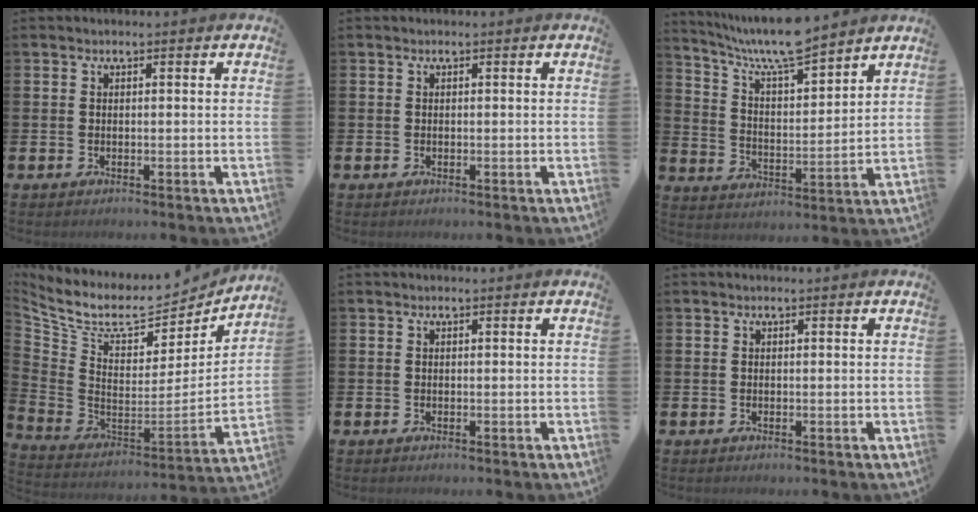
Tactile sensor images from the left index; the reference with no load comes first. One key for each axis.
{"total": 0.0}
{"total": 8.4, "fx": 7.8, "fy": 0.6, "fz": 3.0, "tx": -0.090, "ty": -0.046, "tz": 0.141}
{"total": 9.4, "fx": 7.9, "fy": 3.5, "fz": 3.8, "tx": -0.113, "ty": -0.059, "tz": 0.135}
{"total": 0.0}
{"total": 0.0}